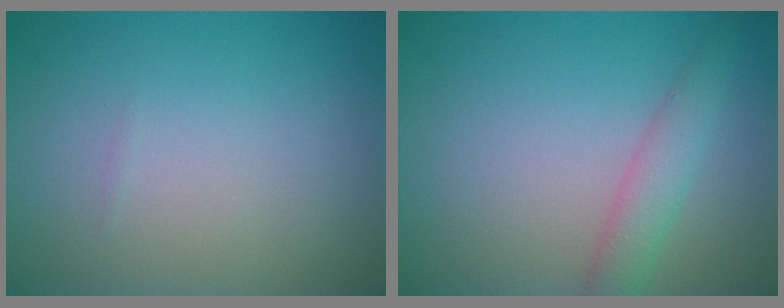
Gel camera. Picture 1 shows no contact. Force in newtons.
{"total": 2.4, "press": 2.4, "slide": 0.1}